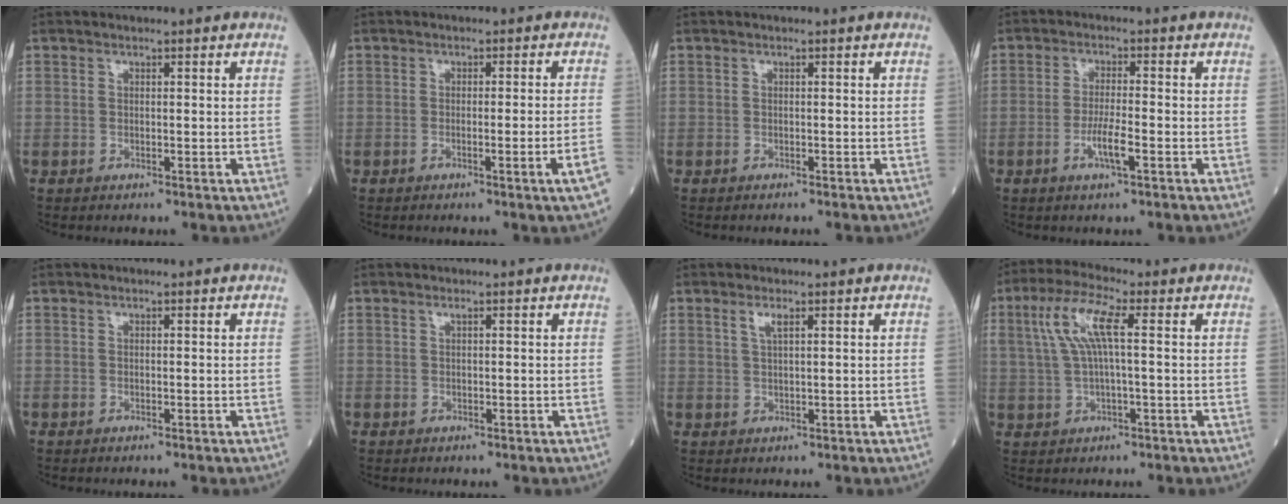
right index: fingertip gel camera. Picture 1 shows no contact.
{"total": 4.3, "force": [-2.2, -1.2, 3.6], "torque": [-0.049, -0.003, -0.033]}
{"total": 0.9, "force": [-0.8, 0.0, 0.4], "torque": [-0.005, 0.000, -0.011]}
{"total": 4.3, "force": [-1.7, 0.3, 3.9], "torque": [-0.076, -0.005, -0.034]}
{"total": 0.0}
{"total": 0.0}
{"total": 1.9, "force": [1.0, 0.2, 1.6], "torque": [-0.036, 0.001, 0.022]}
{"total": 7.6, "force": [1.8, 1.2, 7.3], "torque": [-0.161, 0.023, 0.035]}